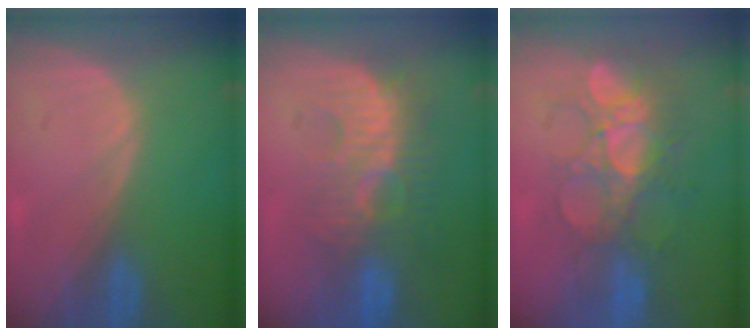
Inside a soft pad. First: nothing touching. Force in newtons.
{"total": 9.0, "press": 8.9, "slide": 1.7}
{"total": 9.0, "press": 8.6, "slide": 2.6}